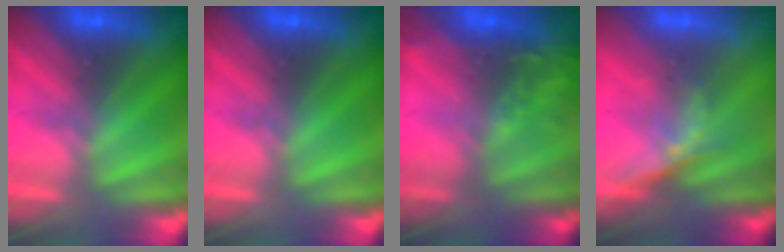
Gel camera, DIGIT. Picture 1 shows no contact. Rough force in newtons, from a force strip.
{"total": 0.0}
{"total": 2.1}
{"total": 2.0}